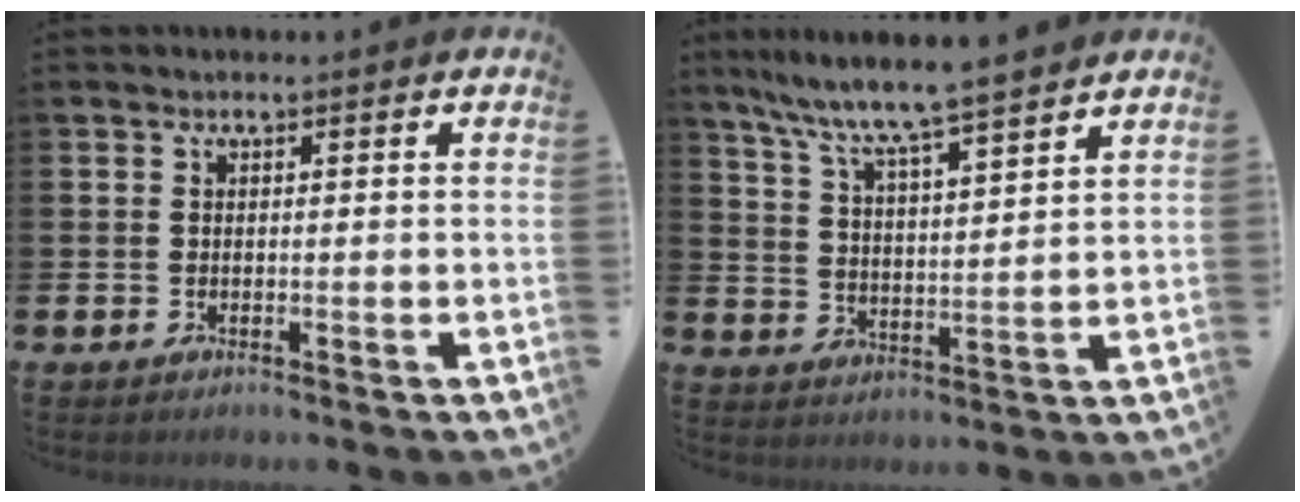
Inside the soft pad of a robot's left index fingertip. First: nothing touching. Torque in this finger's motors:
{"motor_torque": [0.17, -0.51, 0.96, 0.21]}